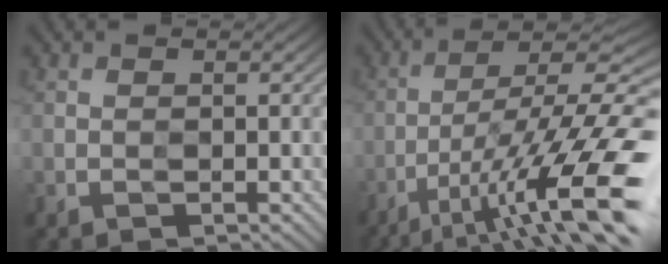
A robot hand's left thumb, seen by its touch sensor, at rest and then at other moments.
{"total": 16.6, "force": [-7.8, 4.1, 14.1], "torque": [-0.235, -0.001, -0.136]}